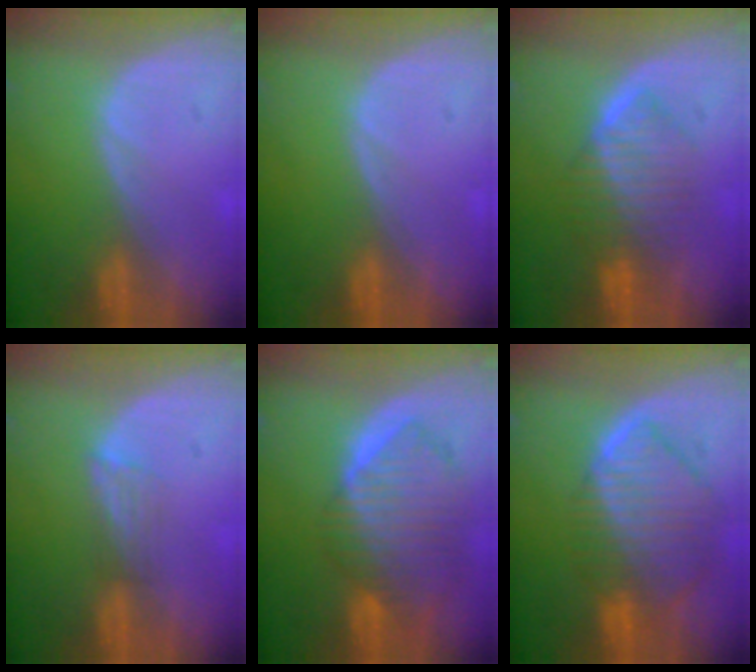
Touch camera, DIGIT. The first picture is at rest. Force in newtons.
{"total": 0.0}
{"total": 6.4, "press": 6.4, "slide": 0.9}
{"total": 2.4, "press": 1.9, "slide": 1.5}
{"total": 10.3, "press": 9.0, "slide": 5.1}
{"total": 10.3, "press": 8.8, "slide": 5.3}